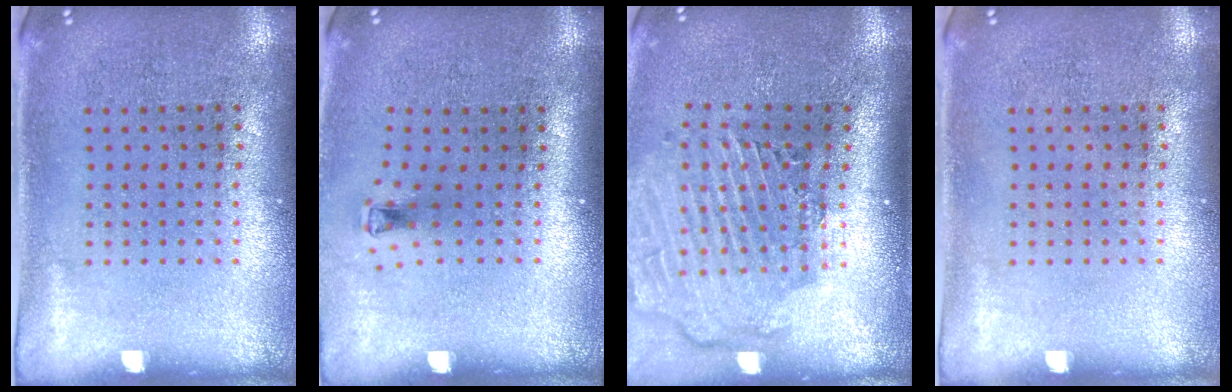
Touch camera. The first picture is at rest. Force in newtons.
{"total": 0.7, "press": 0.3, "slide": 0.7}
{"total": 2.9, "press": 2.4, "slide": 1.7}
{"total": 0.0}